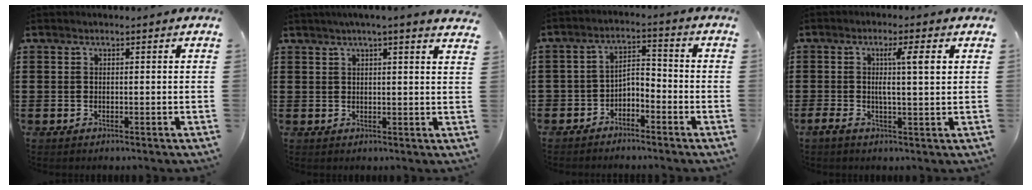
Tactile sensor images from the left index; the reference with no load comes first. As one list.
[{"total": 2.9, "force": [2.4, -0.5, 1.5], "torque": [-0.035, -0.002, 0.043]}, {"total": 3.8, "force": [-3.6, 1.0, 0.7], "torque": [-0.024, 0.004, -0.080]}, {"total": 5.5, "force": [1.1, 0.5, 5.3], "torque": [-0.095, -0.002, 0.012]}]